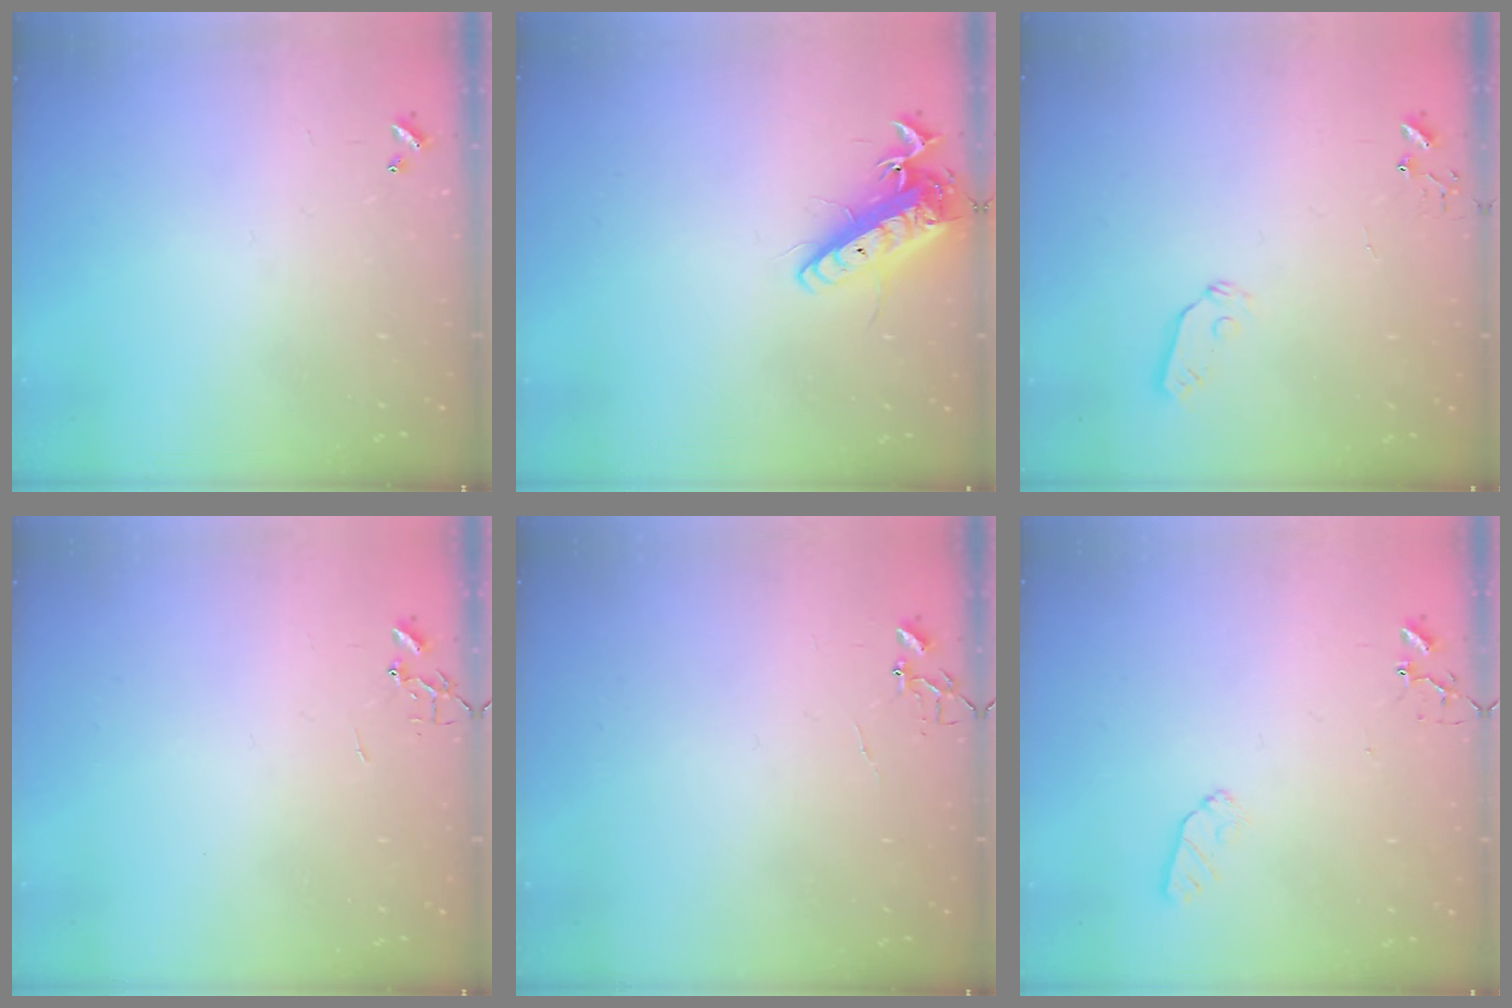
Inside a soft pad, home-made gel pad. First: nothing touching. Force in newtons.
{"total": 13.9, "press": 13.7, "slide": 2.5}
{"total": 5.0, "press": 4.9, "slide": 0.6}
{"total": 0.0}
{"total": 4.3, "press": 4.3, "slide": 0.3}
{"total": 5.4, "press": 5.3, "slide": 0.7}